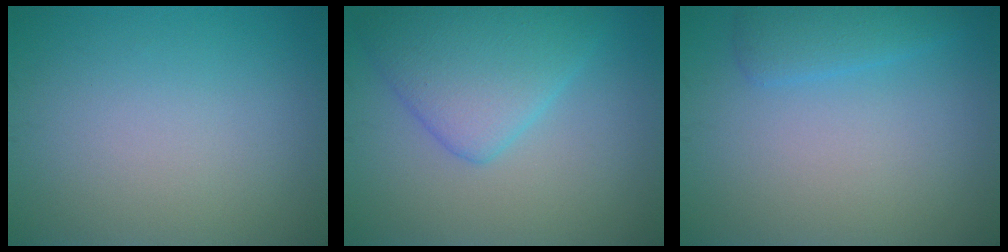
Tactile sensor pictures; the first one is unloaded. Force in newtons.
{"total": 5.7, "press": 5.6, "slide": 0.3}
{"total": 2.2, "press": 2.2, "slide": 0.0}